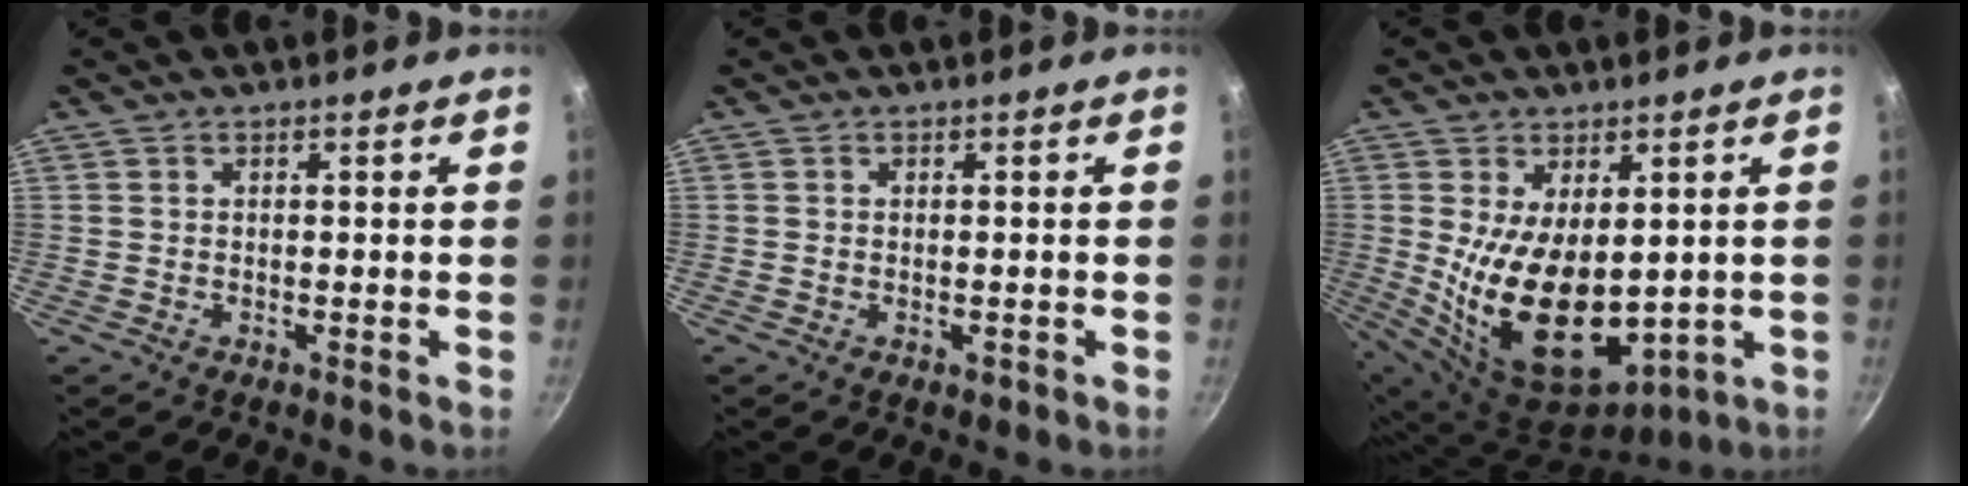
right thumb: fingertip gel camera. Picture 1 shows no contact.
{"total": 0.8, "force": [-0.4, 0.4, 0.6], "torque": [-0.009, 0.000, -0.006]}
{"total": 16.4, "force": [0.6, 9.5, 13.3], "torque": [-0.224, -0.034, 0.040]}